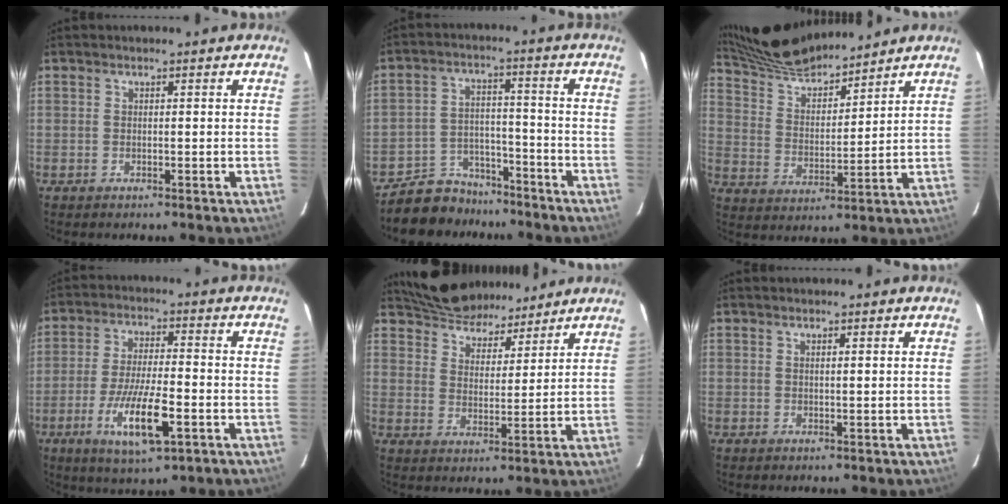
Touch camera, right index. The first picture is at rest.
{"total": 10.2, "force": [-8.9, 4.8, 1.4], "torque": [-0.050, 0.024, -0.132]}
{"total": 14.9, "force": [13.7, 2.0, 5.3], "torque": [-0.098, 0.011, 0.243]}
{"total": 12.0, "force": [-4.8, 2.6, 10.7], "torque": [-0.214, -0.019, -0.085]}
{"total": 12.1, "force": [10.7, 4.2, 3.7], "torque": [-0.083, 0.030, 0.174]}
{"total": 1.0, "force": [0.6, -0.4, 0.6], "torque": [-0.013, 0.000, 0.010]}